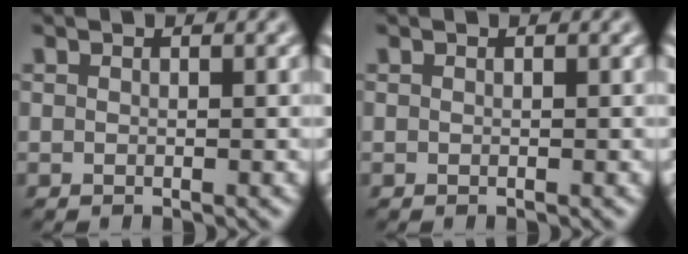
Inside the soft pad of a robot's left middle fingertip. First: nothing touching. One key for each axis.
{"total": 0.0}